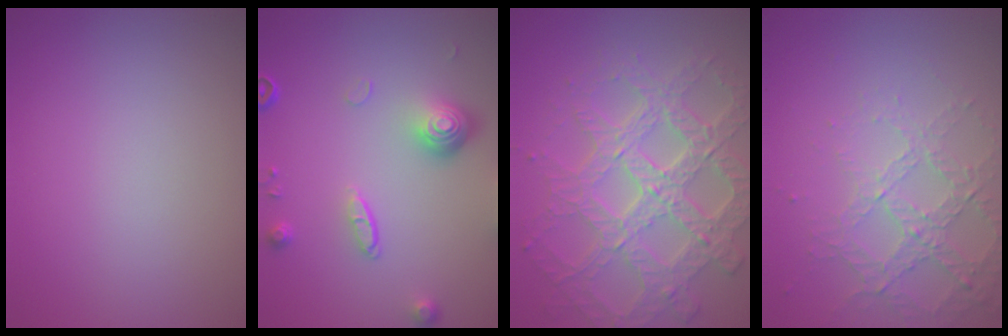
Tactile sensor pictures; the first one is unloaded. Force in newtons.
{"total": 4.6, "press": 3.2, "slide": 3.3}
{"total": 7.5, "press": 6.2, "slide": 4.3}
{"total": 4.4, "press": 3.1, "slide": 3.2}